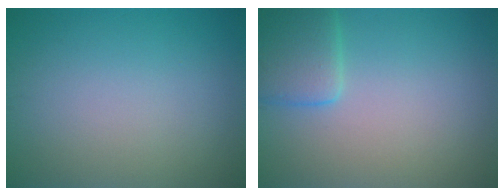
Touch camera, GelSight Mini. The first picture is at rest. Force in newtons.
{"total": 3.4, "press": 3.3, "slide": 0.2}